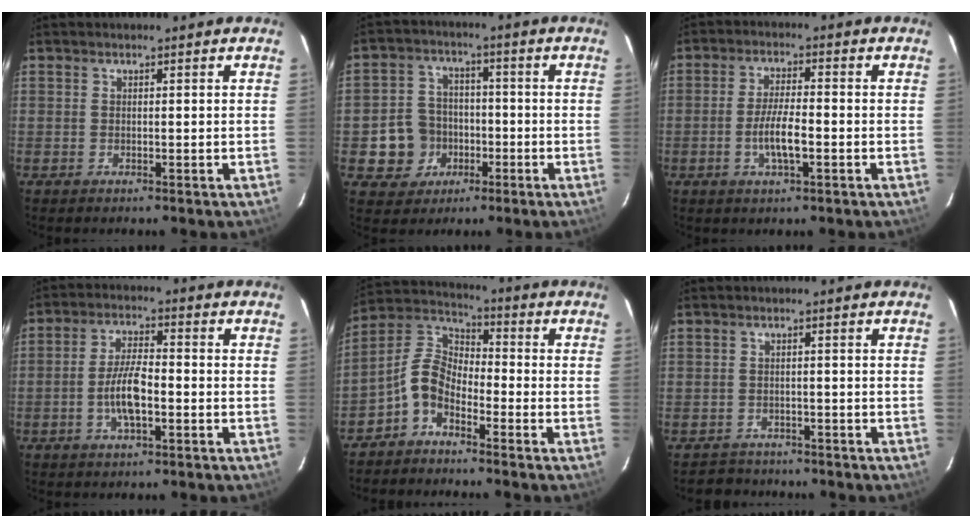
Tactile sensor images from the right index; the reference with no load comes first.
{"total": 8.7, "force": [-2.6, 8.1, 1.7], "torque": [-0.059, 0.029, -0.032]}
{"total": 6.0, "force": [-2.0, 1.4, 5.5], "torque": [-0.109, -0.003, -0.036]}
{"total": 7.3, "force": [-2.2, 2.3, 6.6], "torque": [-0.131, 0.005, -0.041]}
{"total": 7.3, "force": [-4.4, 3.9, 4.3], "torque": [-0.095, 0.022, -0.099]}
{"total": 3.8, "force": [-3.0, 2.2, -0.4], "torque": [0.003, 0.019, -0.048]}